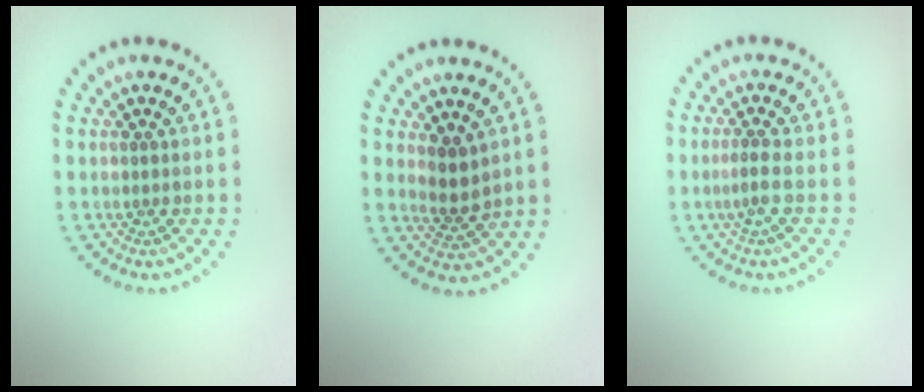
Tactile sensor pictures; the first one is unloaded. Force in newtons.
{"total": 2.2, "press": 1.9, "slide": 1.2}
{"total": 1.6, "press": 1.0, "slide": 1.2}